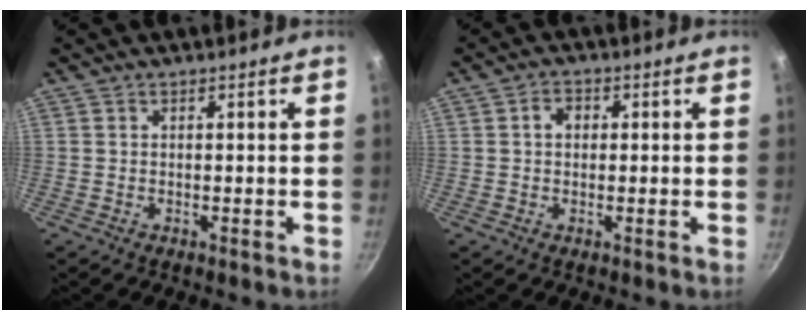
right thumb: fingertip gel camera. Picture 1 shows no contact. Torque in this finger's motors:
{"motor_torque": [-0.02, 1.08, 0.24, -0.12, -0.02]}